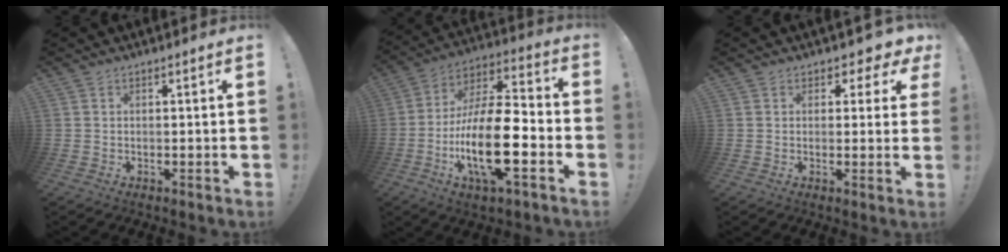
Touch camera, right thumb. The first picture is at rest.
{"total": 21.4, "force": [-6.7, 7.2, 19.0], "torque": [-0.363, 0.027, -0.109]}
{"total": 3.4, "force": [1.9, 2.6, 1.3], "torque": [-0.003, -0.020, 0.029]}